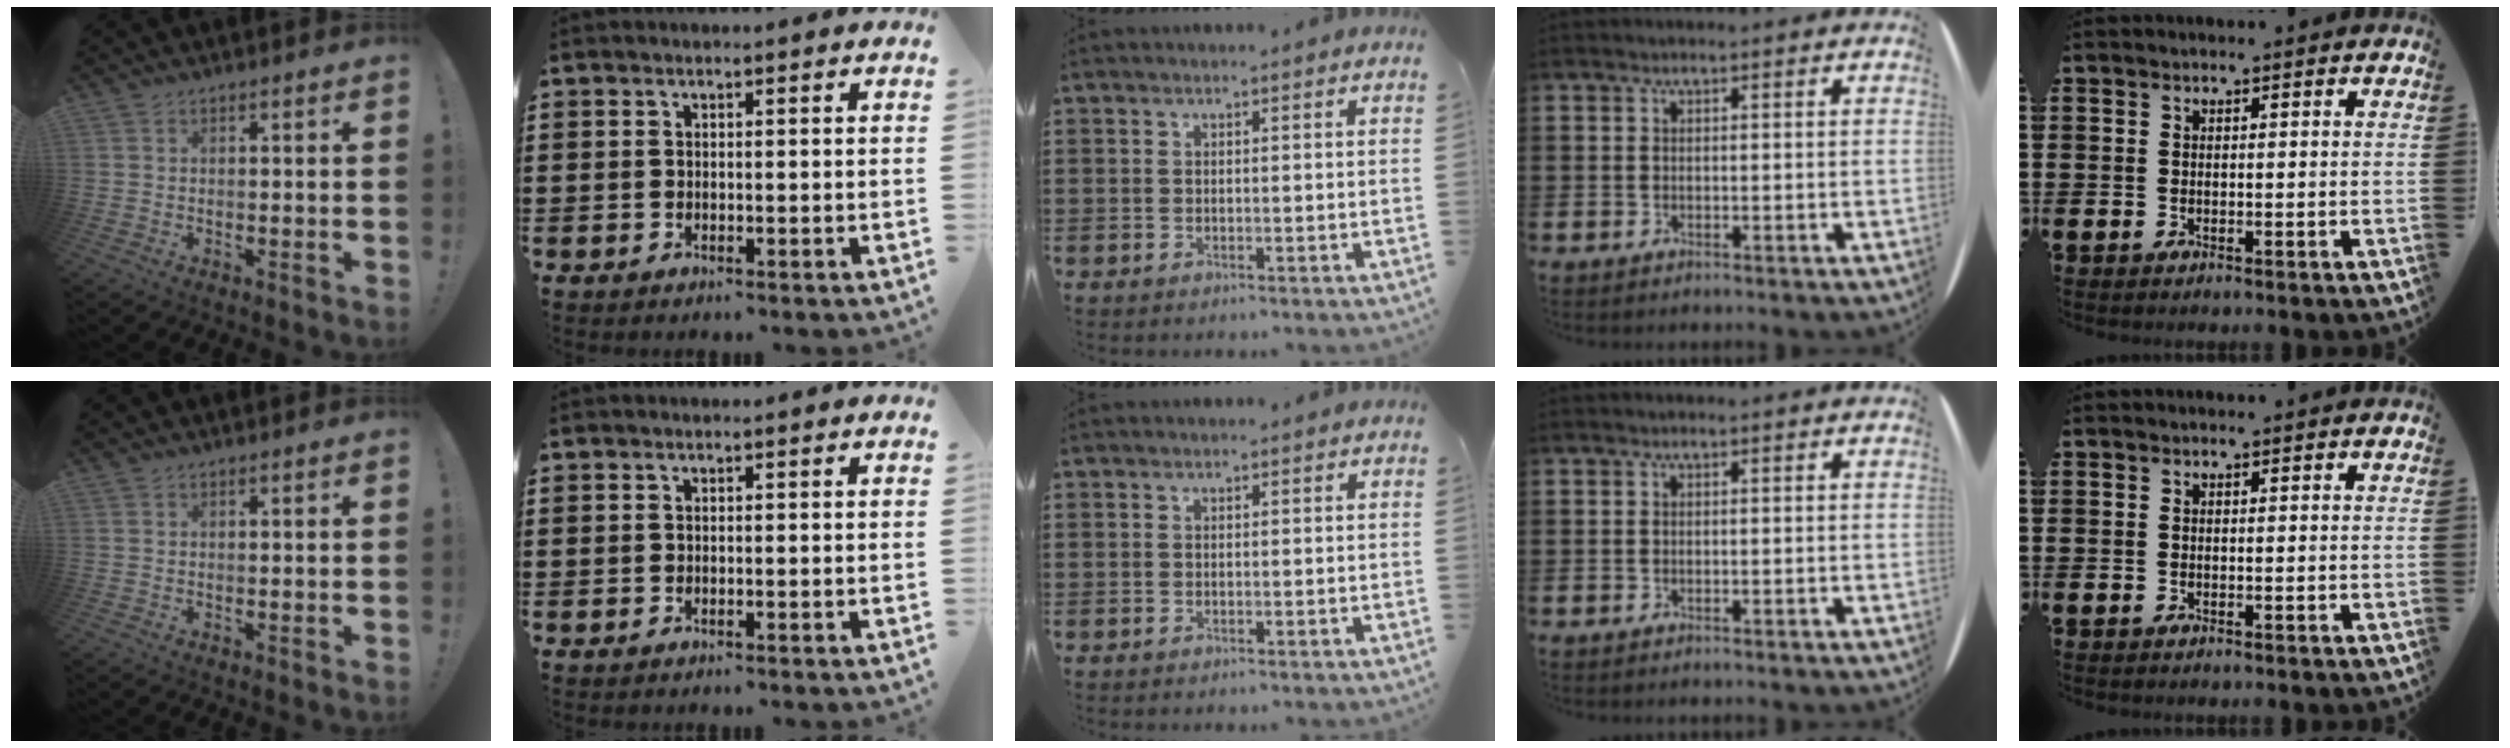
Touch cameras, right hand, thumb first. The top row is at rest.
{}